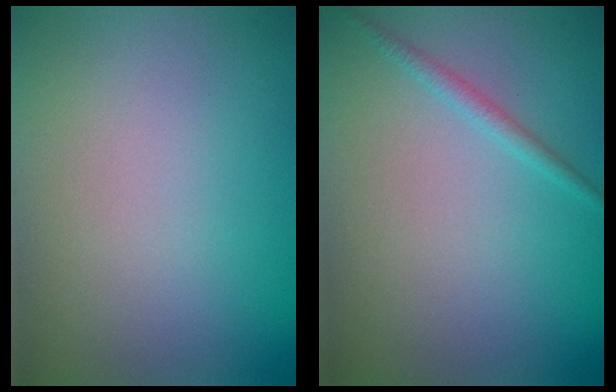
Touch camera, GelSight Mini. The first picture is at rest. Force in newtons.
{"total": 1.2, "press": 1.2, "slide": 0.0}